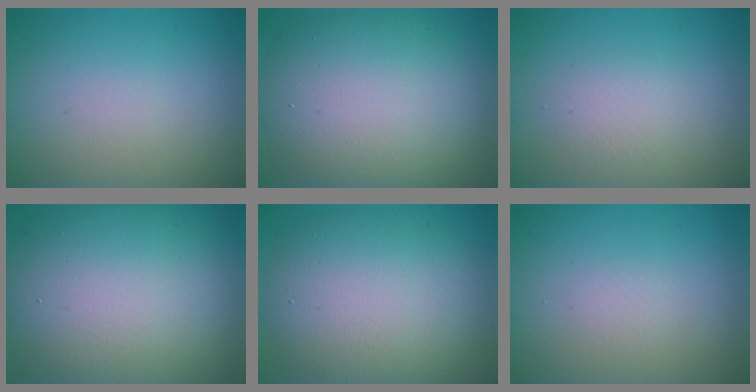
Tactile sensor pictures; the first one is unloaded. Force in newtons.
{"total": 11.1, "press": 11.1, "slide": 0.5}
{"total": 1.7, "press": 1.7, "slide": 0.1}
{"total": 13.7, "press": 13.6, "slide": 1.2}
{"total": 9.7, "press": 9.7, "slide": 0.4}
{"total": 0.5, "press": 0.5, "slide": 0.1}